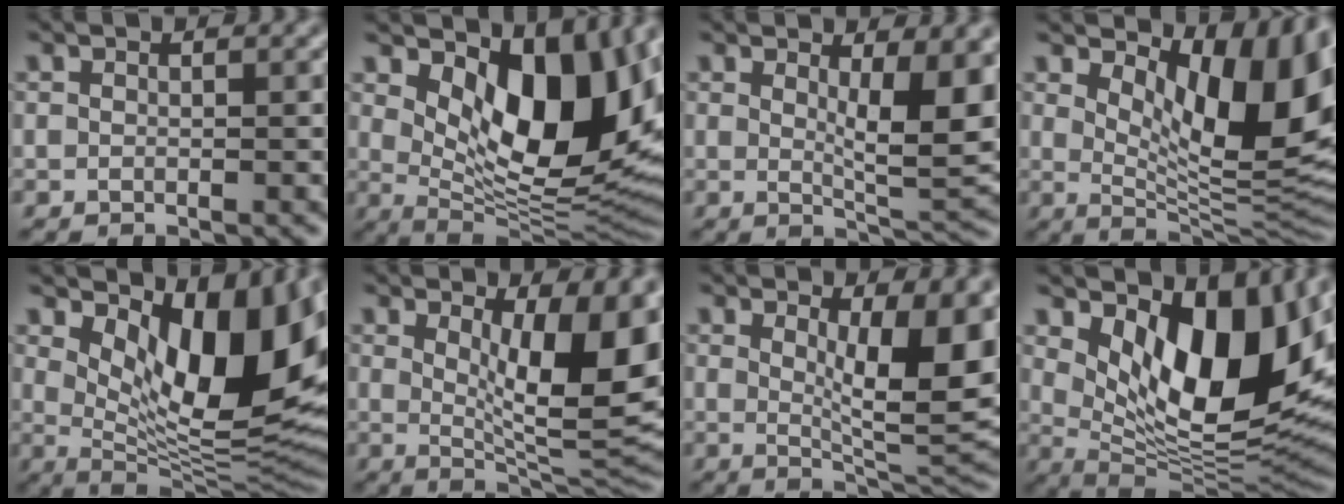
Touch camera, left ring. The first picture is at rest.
{"total": 12.2, "force": [3.9, 5.9, 9.9], "torque": [-0.139, -0.011, 0.067]}
{"total": 6.8, "force": [1.7, 1.8, 6.4], "torque": [-0.087, -0.015, 0.034]}
{"total": 11.9, "force": [4.1, 4.6, 10.2], "torque": [-0.139, -0.011, 0.073]}
{"total": 11.8, "force": [4.0, 4.9, 10.1], "torque": [-0.142, -0.015, 0.074]}
{"total": 11.2, "force": [2.8, 3.6, 10.2], "torque": [-0.129, -0.017, 0.048]}
{"total": 9.2, "force": [2.2, 2.7, 8.5], "torque": [-0.119, -0.014, 0.040]}
{"total": 12.5, "force": [3.9, 5.9, 10.3], "torque": [-0.150, -0.017, 0.072]}